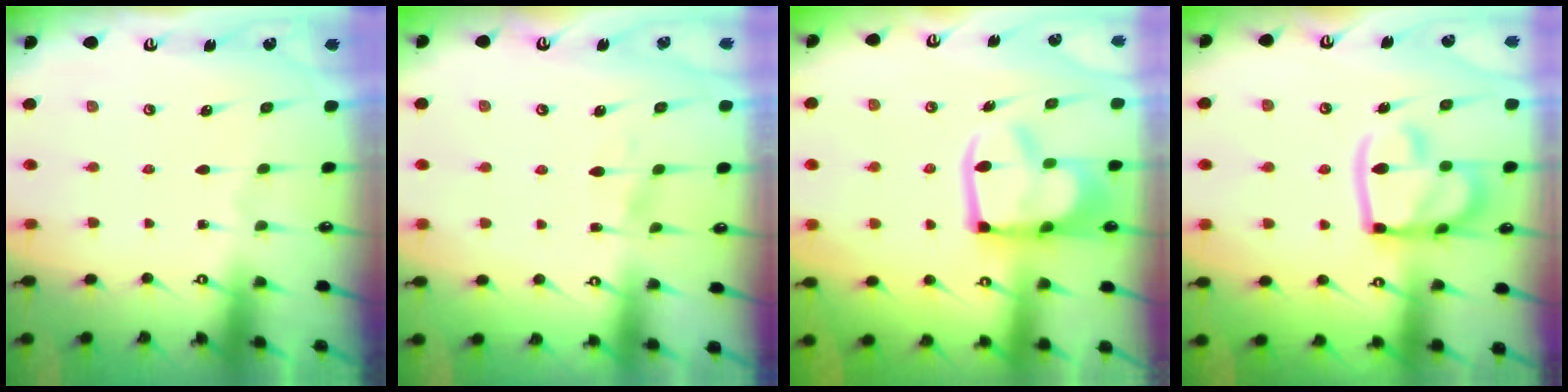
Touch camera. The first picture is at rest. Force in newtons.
{"total": 4.8, "press": 4.7, "slide": 0.4}
{"total": 11.1, "press": 11.0, "slide": 1.5}
{"total": 17.8, "press": 17.7, "slide": 1.8}